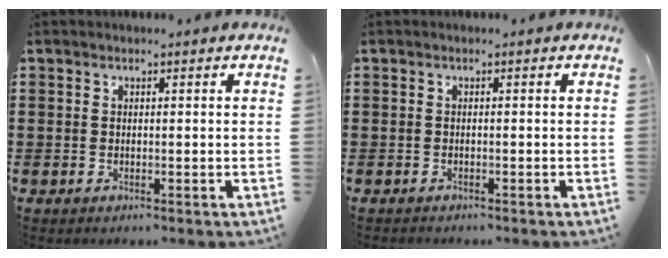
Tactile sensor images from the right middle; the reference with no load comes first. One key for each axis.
{"total": 0.6, "fx": -0.6, "fy": 0.2, "fz": -0.1, "tx": 0.001, "ty": 0.003, "tz": -0.014}